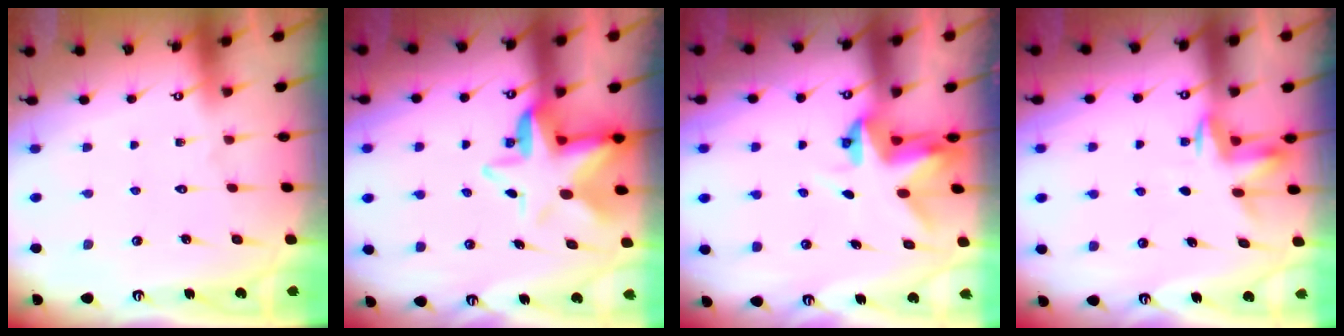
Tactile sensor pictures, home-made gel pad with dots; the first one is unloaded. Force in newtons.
{"total": 9.5, "press": 9.3, "slide": 1.8}
{"total": 4.0, "press": 4.0, "slide": 0.1}
{"total": 3.3, "press": 3.3, "slide": 0.4}